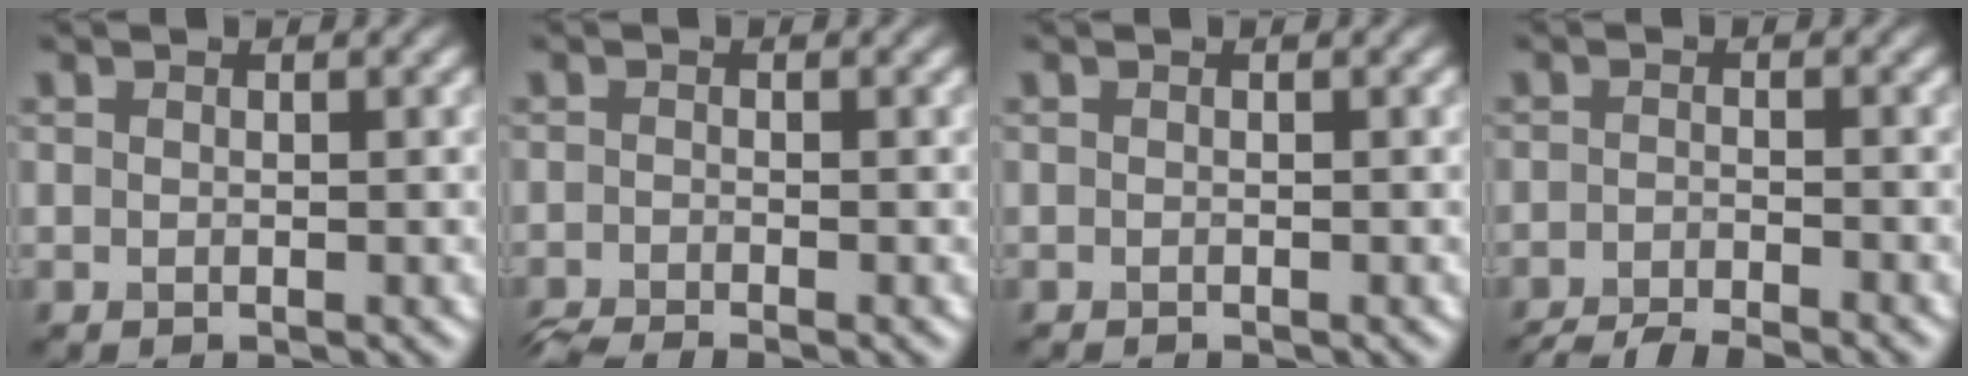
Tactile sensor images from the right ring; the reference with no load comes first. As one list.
[{"total": 2.6, "force": [-2.4, 0.2, 1.1], "torque": [-0.021, -0.013, -0.048]}, {"total": 0.5, "force": [-0.5, 0.0, 0.0], "torque": [0.002, -0.005, -0.009]}, {"total": 4.5, "force": [-4.1, 0.5, 2.0], "torque": [-0.032, -0.011, -0.071]}]